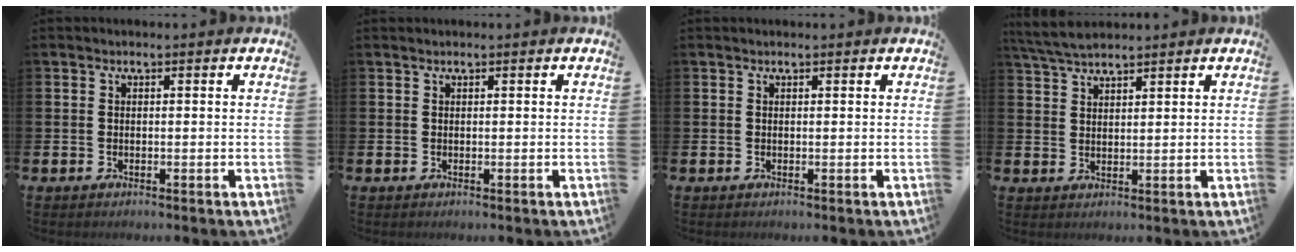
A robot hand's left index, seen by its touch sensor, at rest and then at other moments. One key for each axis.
{"total": 0.0}
{"total": 0.0}
{"total": 4.3, "fx": 4.0, "fy": 0.7, "fz": 1.4, "tx": -0.042, "ty": -0.008, "tz": 0.075}